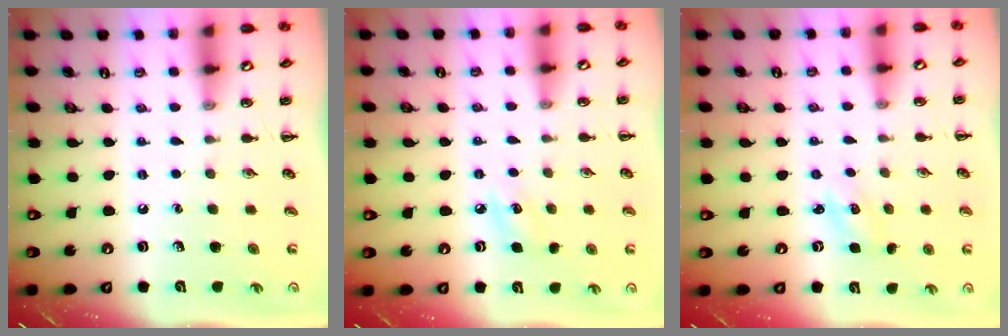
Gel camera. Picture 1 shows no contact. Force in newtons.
{"total": 6.3, "press": 6.0, "slide": 2.0}
{"total": 2.2, "press": 2.1, "slide": 0.6}